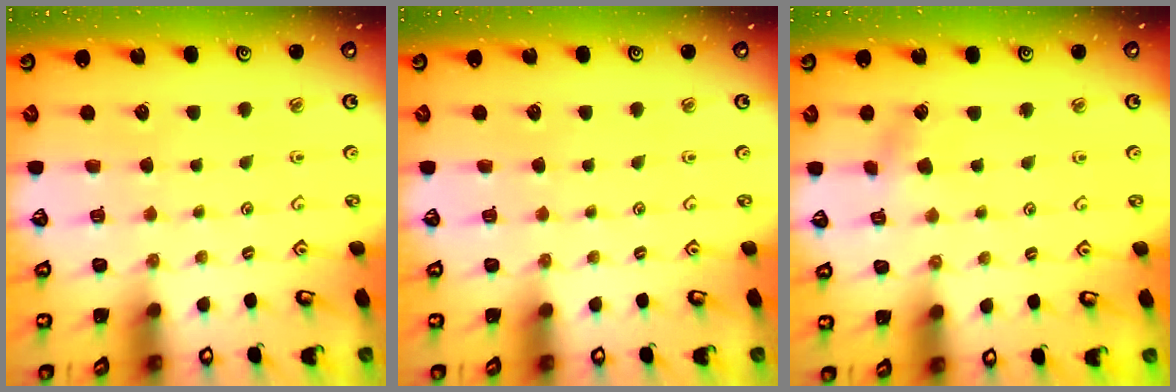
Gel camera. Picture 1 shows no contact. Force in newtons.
{"total": 0.0}
{"total": 1.8, "press": 1.8, "slide": 0.3}